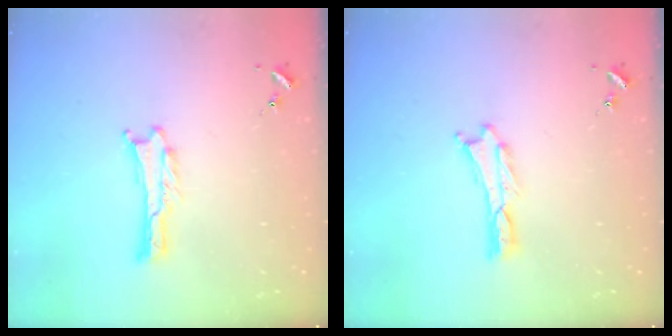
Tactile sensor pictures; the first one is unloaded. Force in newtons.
{"total": 0.0}